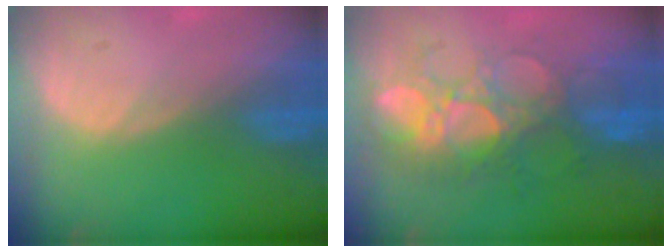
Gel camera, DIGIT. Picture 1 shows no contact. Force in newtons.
{"total": 9.1, "press": 8.8, "slide": 2.1}